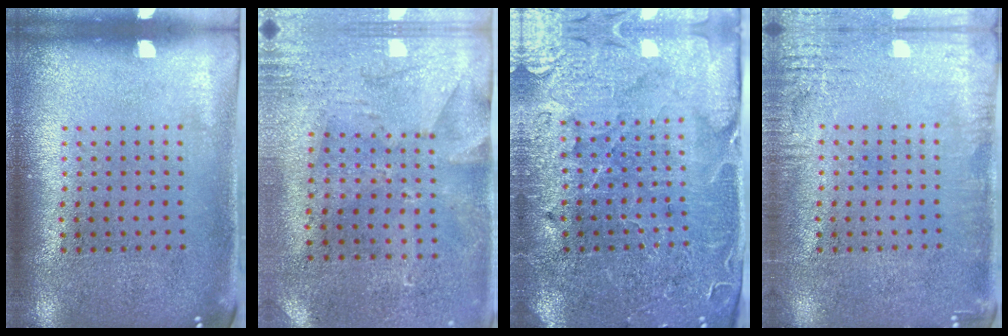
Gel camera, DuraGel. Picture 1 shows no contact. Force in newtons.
{"total": 2.8, "press": 2.3, "slide": 1.6}
{"total": 3.6, "press": 3.4, "slide": 1.0}
{"total": 2.5, "press": 2.5, "slide": 0.2}